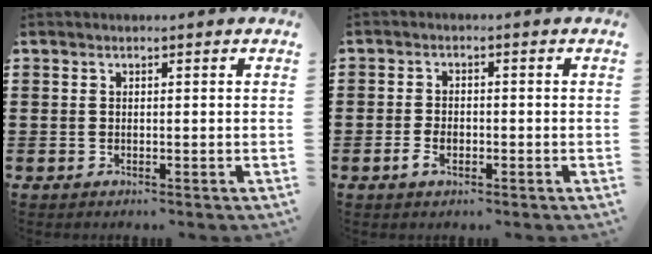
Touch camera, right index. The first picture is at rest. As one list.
[{"total": 2.4, "force": [-1.0, 1.2, 1.8], "torque": [-0.036, -0.002, -0.018]}]